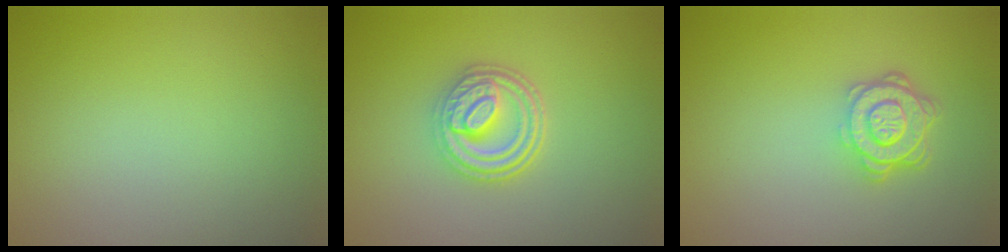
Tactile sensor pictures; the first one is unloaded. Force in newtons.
{"total": 4.5, "press": 3.7, "slide": 2.6}
{"total": 4.1, "press": 3.1, "slide": 2.6}